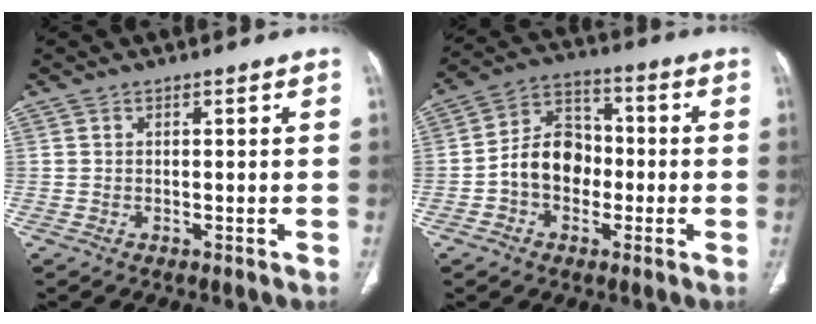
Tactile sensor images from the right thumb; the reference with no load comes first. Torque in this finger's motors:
{"motor_torque": [0.78, 1.26, 0.88, -0.76, 0.06]}